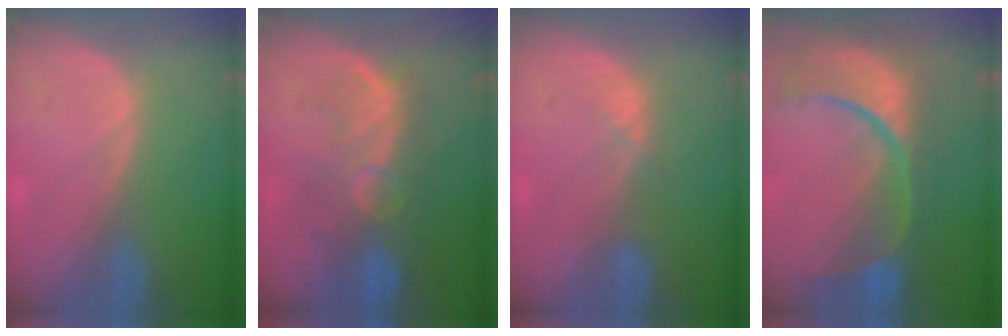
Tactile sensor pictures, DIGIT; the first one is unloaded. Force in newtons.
{"total": 9.7, "press": 8.7, "slide": 4.3}
{"total": 1.4, "press": 1.2, "slide": 0.7}
{"total": 13.8, "press": 10.9, "slide": 8.4}